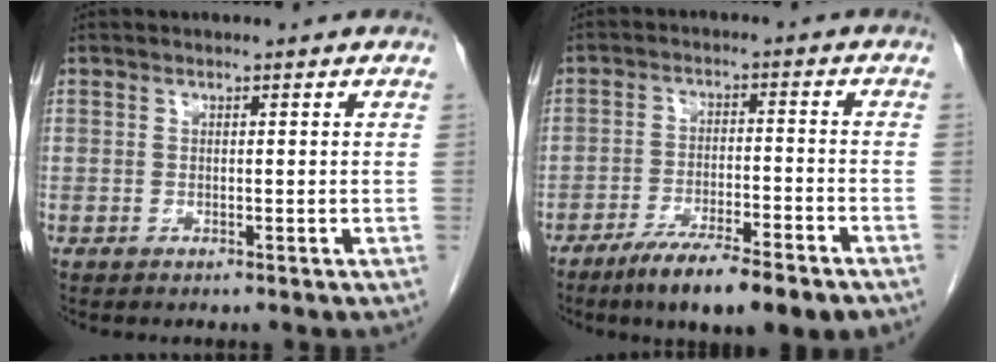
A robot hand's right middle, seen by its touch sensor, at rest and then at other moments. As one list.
[{"total": 11.1, "force": [-7.9, 1.3, 7.7], "torque": [-0.116, -0.020, -0.123]}]